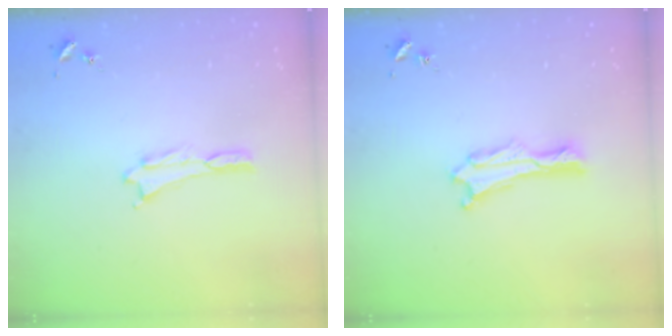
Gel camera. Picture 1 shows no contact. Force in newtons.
{"total": 0.9, "press": 0.9, "slide": 0.2}